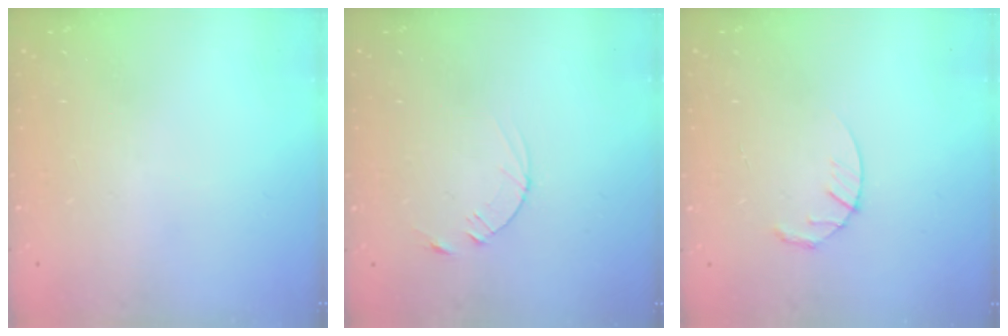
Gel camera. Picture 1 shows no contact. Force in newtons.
{"total": 2.5, "press": 2.5, "slide": 0.3}
{"total": 3.9, "press": 3.9, "slide": 0.5}